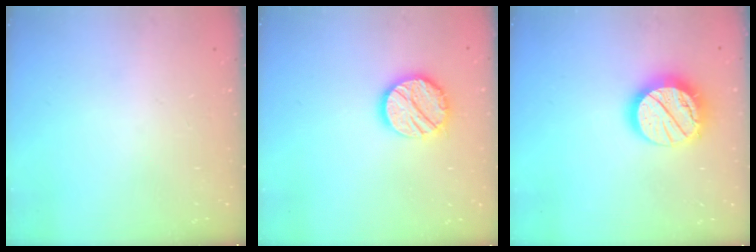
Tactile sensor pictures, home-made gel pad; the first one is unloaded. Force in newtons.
{"total": 13.3, "press": 13.3, "slide": 0.8}
{"total": 18.6, "press": 18.6, "slide": 1.5}